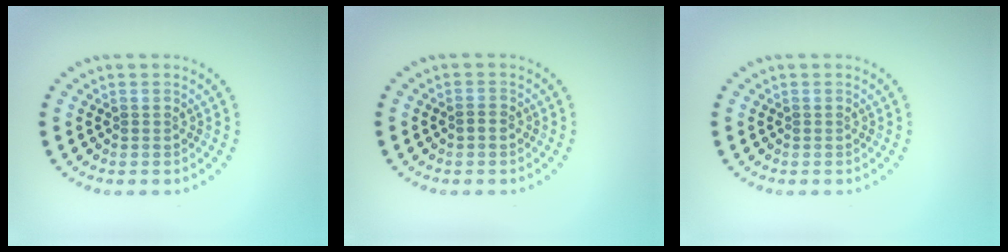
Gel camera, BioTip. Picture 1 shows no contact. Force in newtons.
{"total": 0.8, "press": 0.8, "slide": 0.1}
{"total": 0.0}